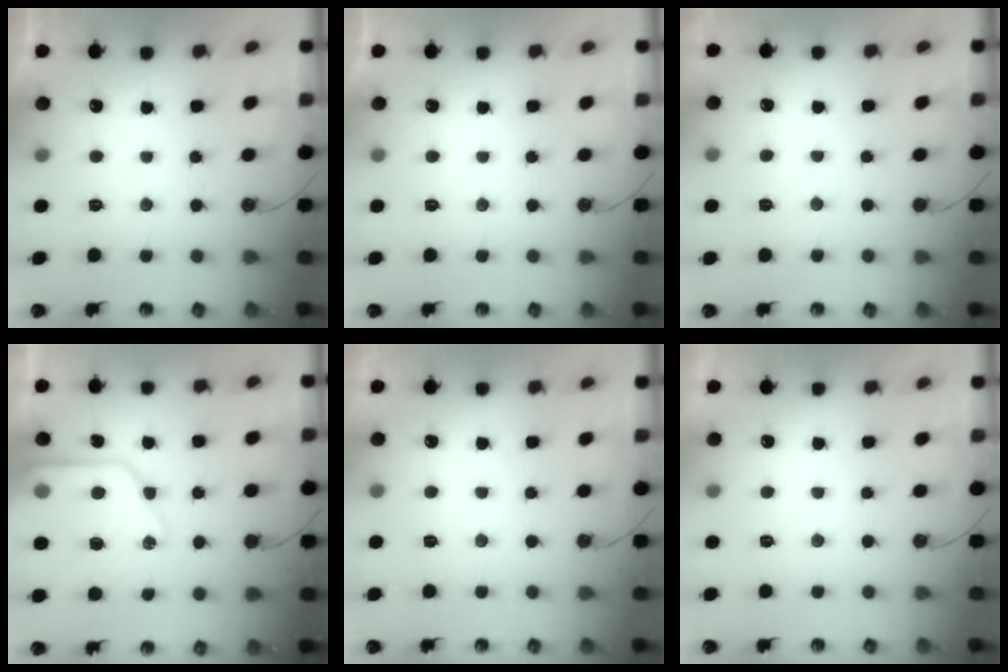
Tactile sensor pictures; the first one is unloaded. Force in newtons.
{"total": 0.0}
{"total": 3.9, "press": 3.9, "slide": 0.7}
{"total": 16.0, "press": 15.9, "slide": 1.8}
{"total": 4.3, "press": 4.3, "slide": 0.7}
{"total": 3.5, "press": 3.5, "slide": 0.5}